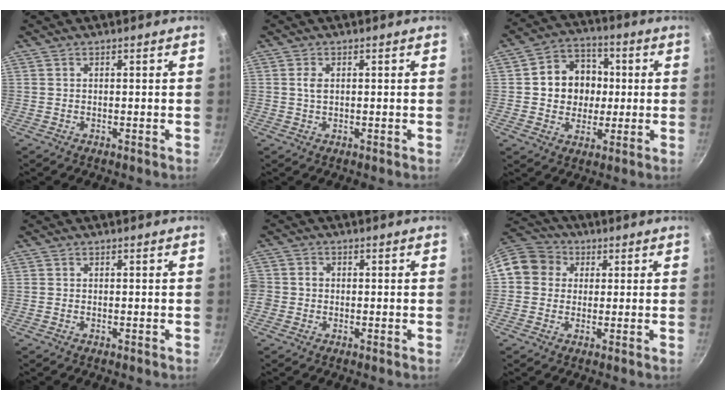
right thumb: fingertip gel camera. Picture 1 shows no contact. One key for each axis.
{"total": 1.8, "fx": 0.4, "fy": 1.1, "fz": 1.4, "tx": -0.027, "ty": 0.000, "tz": 0.006}
{"total": 12.2, "fx": 0.9, "fy": 10.6, "fz": 6.1, "tx": -0.056, "ty": 0.013, "tz": 0.009}
{"total": 0.0}
{"total": 4.1, "fx": -0.8, "fy": 3.6, "fz": 1.6, "tx": -0.030, "ty": 0.014, "tz": -0.023}
{"total": 10.4, "fx": 1.9, "fy": 9.3, "fz": 4.2, "tx": -0.057, "ty": 0.028, "tz": 0.016}